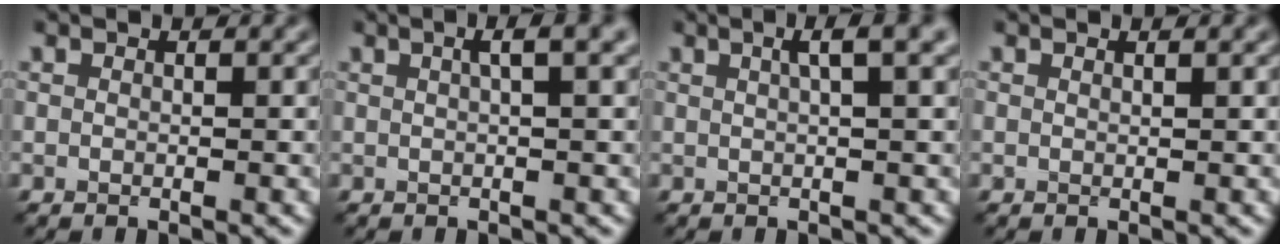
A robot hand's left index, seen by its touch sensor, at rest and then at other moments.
{"total": 3.1, "force": [1.1, 0.8, 2.8], "torque": [-0.031, 0.011, 0.010]}
{"total": 3.5, "force": [1.4, 0.8, 3.1], "torque": [-0.035, 0.010, 0.017]}
{"total": 0.6, "force": [0.4, 0.1, 0.4], "torque": [-0.005, 0.001, 0.004]}